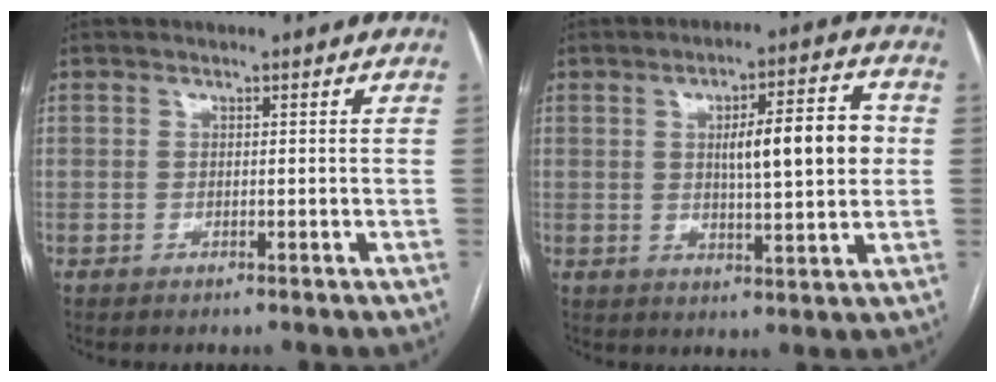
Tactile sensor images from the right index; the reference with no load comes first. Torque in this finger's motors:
{"motor_torque": [0.35, 0.00, 0.33, 0.09]}